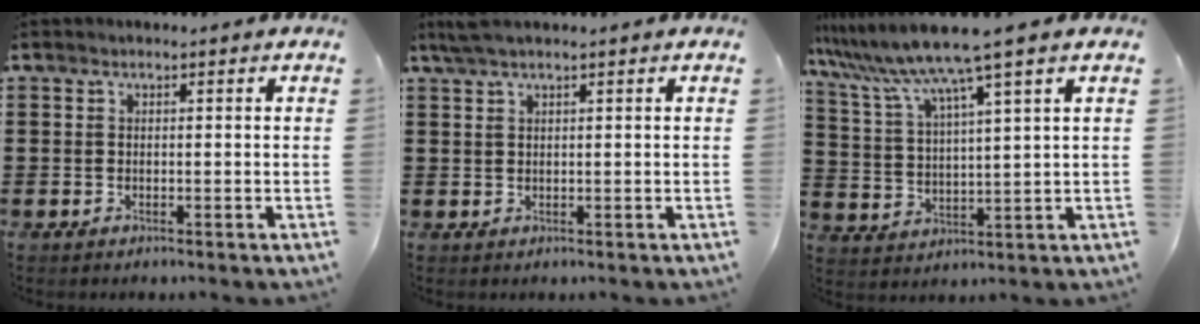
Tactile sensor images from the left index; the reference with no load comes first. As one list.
[{"total": 2.0, "force": [1.3, 0.1, 1.6], "torque": [-0.032, 0.001, 0.024]}, {"total": 9.0, "force": [7.1, -1.1, 5.3], "torque": [-0.136, -0.046, 0.113]}]